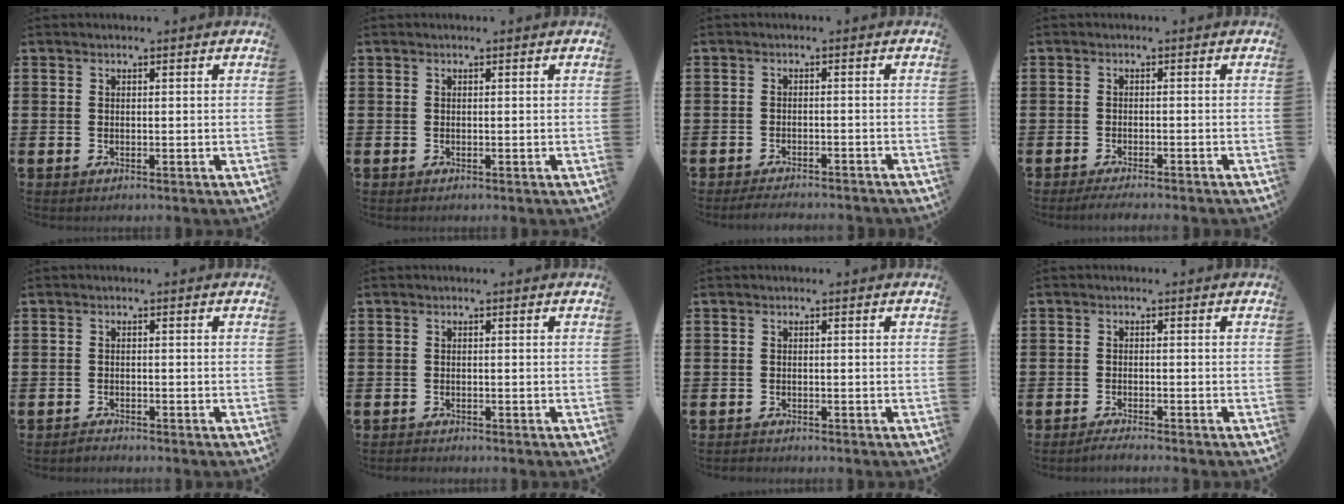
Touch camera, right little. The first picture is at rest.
{"total": 0.0}
{"total": 1.8, "force": [-1.7, 0.0, 0.4], "torque": [-0.008, 0.003, -0.035]}
{"total": 1.4, "force": [-1.2, -0.1, 0.7], "torque": [-0.010, 0.000, -0.024]}
{"total": 0.9, "force": [-0.9, 0.1, 0.0], "torque": [-0.003, -0.001, -0.018]}
{"total": 0.5, "force": [-0.5, 0.1, 0.0], "torque": [-0.001, -0.002, -0.011]}
{"total": 0.5, "force": [-0.5, 0.1, 0.0], "torque": [-0.001, -0.001, -0.011]}
{"total": 1.2, "force": [-1.1, -0.1, 0.5], "torque": [-0.008, -0.002, -0.022]}